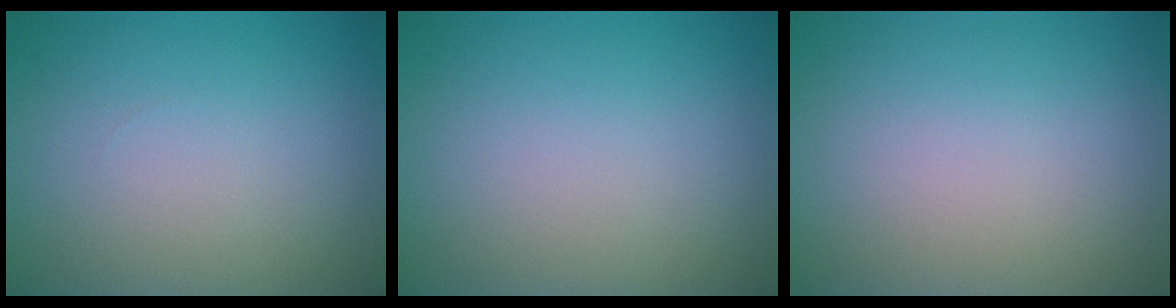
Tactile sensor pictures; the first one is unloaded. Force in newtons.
{"total": 0.0}
{"total": 0.0}